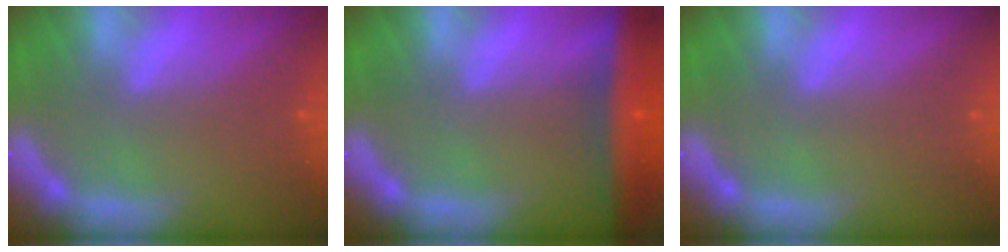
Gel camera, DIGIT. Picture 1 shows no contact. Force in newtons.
{"total": 8.0}
{"total": 0.0}